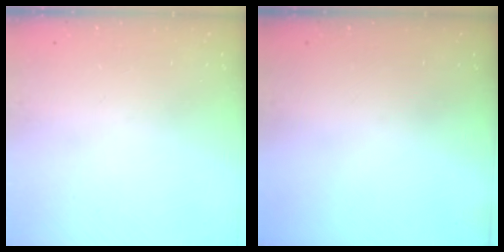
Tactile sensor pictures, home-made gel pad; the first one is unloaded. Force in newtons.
{"total": 0.0}